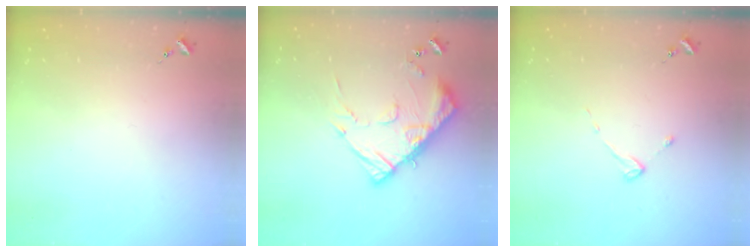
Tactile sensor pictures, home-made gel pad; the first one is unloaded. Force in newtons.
{"total": 14.2, "press": 14.2, "slide": 1.2}
{"total": 2.7, "press": 2.7, "slide": 0.3}